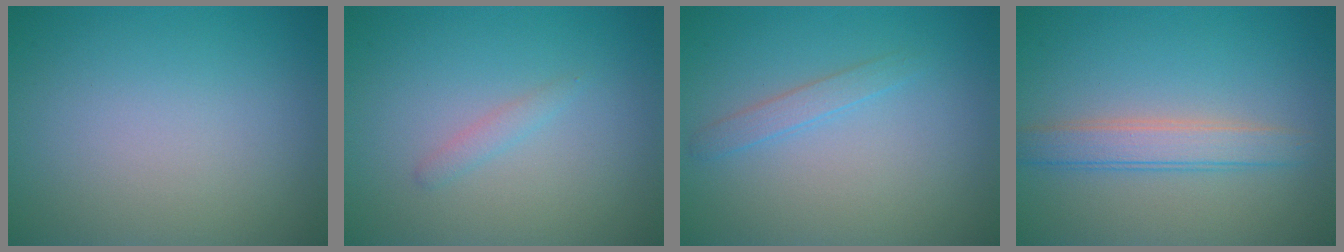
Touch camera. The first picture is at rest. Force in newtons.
{"total": 0.9, "press": 0.9, "slide": 0.0}
{"total": 1.3, "press": 1.3, "slide": 0.1}
{"total": 2.9, "press": 2.9, "slide": 0.1}